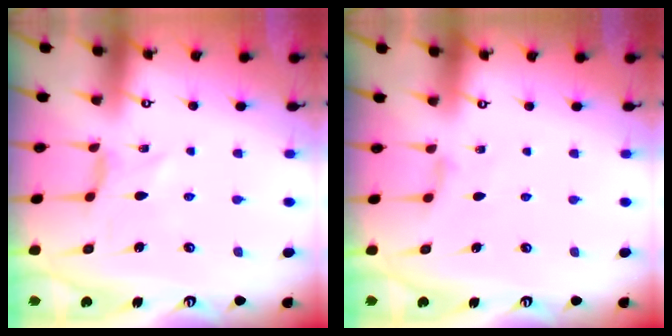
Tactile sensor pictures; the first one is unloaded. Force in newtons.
{"total": 2.2, "press": 2.2, "slide": 0.5}